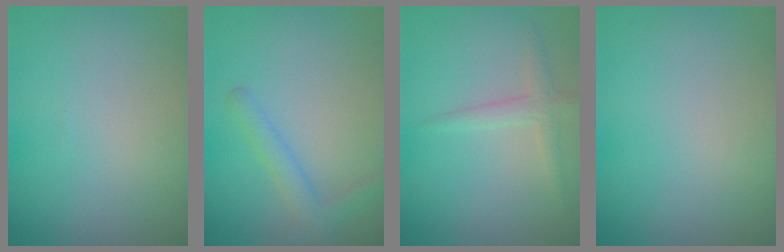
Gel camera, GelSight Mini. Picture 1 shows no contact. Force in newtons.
{"total": 2.3, "press": 2.3, "slide": 0.1}
{"total": 1.8, "press": 1.8, "slide": 0.0}
{"total": 0.0}